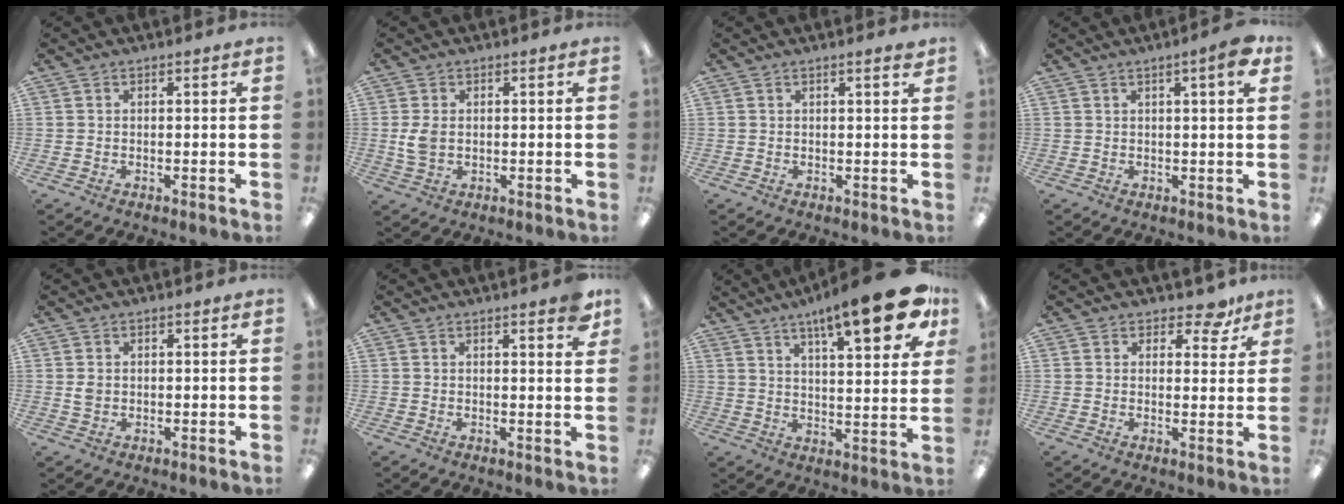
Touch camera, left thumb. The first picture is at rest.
{"total": 5.0, "force": [0.1, 3.6, 3.5], "torque": [-0.078, -0.002, -0.003]}
{"total": 1.1, "force": [1.0, 0.0, 0.6], "torque": [-0.004, -0.003, 0.015]}
{"total": 4.7, "force": [2.4, 0.7, 3.9], "torque": [-0.064, -0.001, 0.037]}
{"total": 2.2, "force": [0.4, 1.9, 1.0], "torque": [-0.013, 0.001, 0.005]}
{"total": 3.7, "force": [2.9, 0.7, 2.3], "torque": [-0.028, -0.014, 0.045]}
{"total": 17.6, "force": [10.5, 4.5, 13.4], "torque": [-0.193, -0.052, 0.159]}
{"total": 5.6, "force": [4.2, 3.0, 2.3], "torque": [-0.015, -0.024, 0.070]}